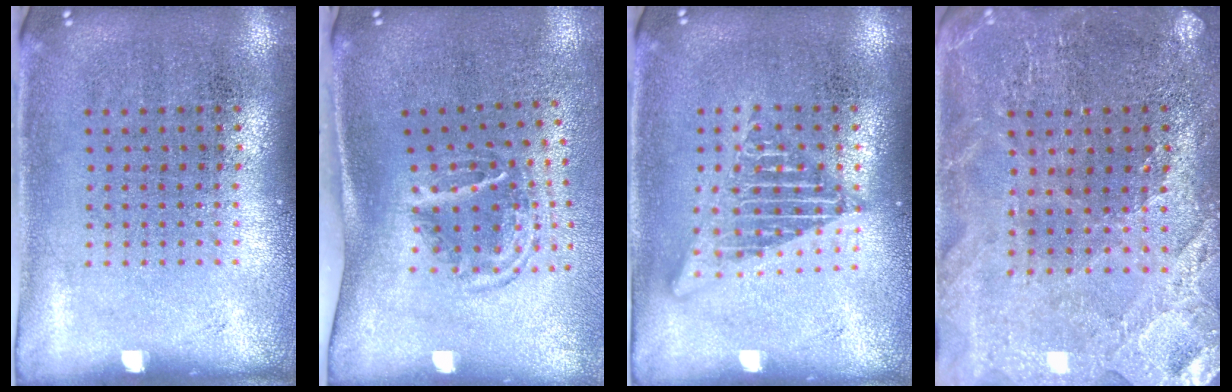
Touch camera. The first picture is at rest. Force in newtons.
{"total": 1.8, "press": 1.1, "slide": 1.4}
{"total": 2.0, "press": 2.0, "slide": 0.2}
{"total": 1.7, "press": 1.7, "slide": 0.2}